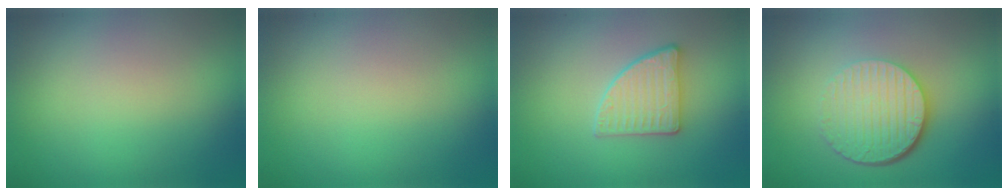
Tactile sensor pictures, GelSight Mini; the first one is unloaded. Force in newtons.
{"total": 0.0}
{"total": 3.1, "press": 3.0, "slide": 1.0}
{"total": 6.3, "press": 4.2, "slide": 4.6}